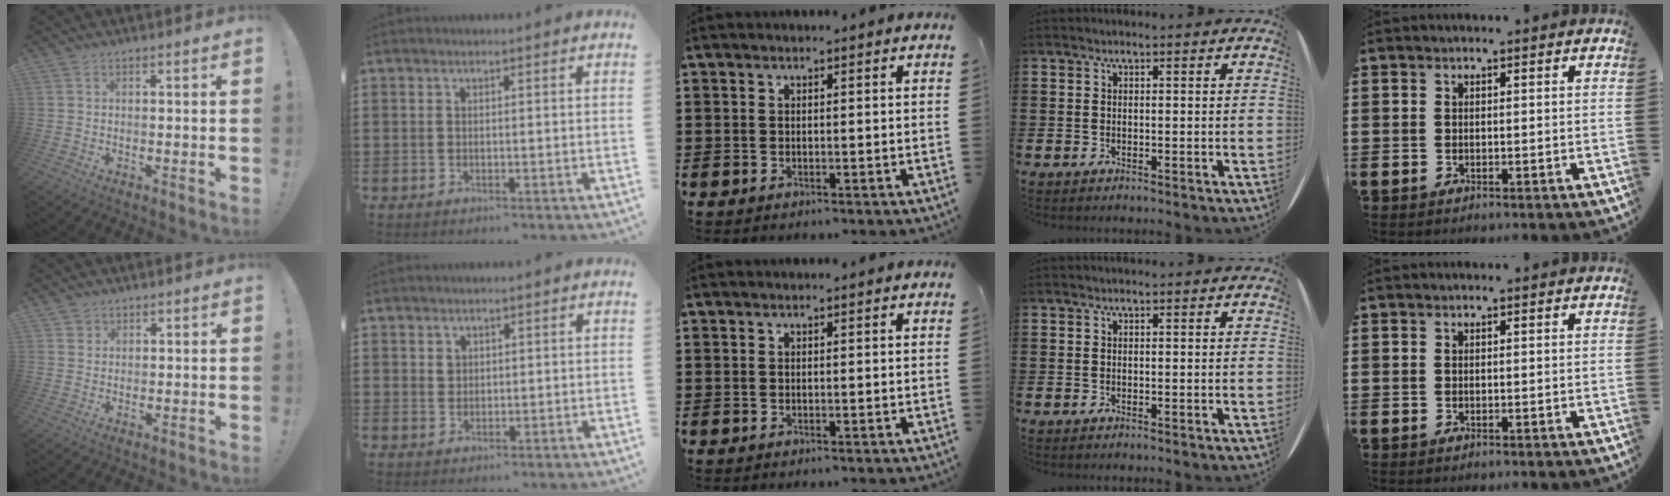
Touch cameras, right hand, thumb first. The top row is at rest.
{"thumb": {"total": 1.9, "force": [1.2, 1.4, 0.1], "torque": [0.000, -0.005, 0.021]}, "index": {"total": 1.3, "force": [0.7, 1.0, 0.4], "torque": [-0.010, 0.002, 0.015]}}